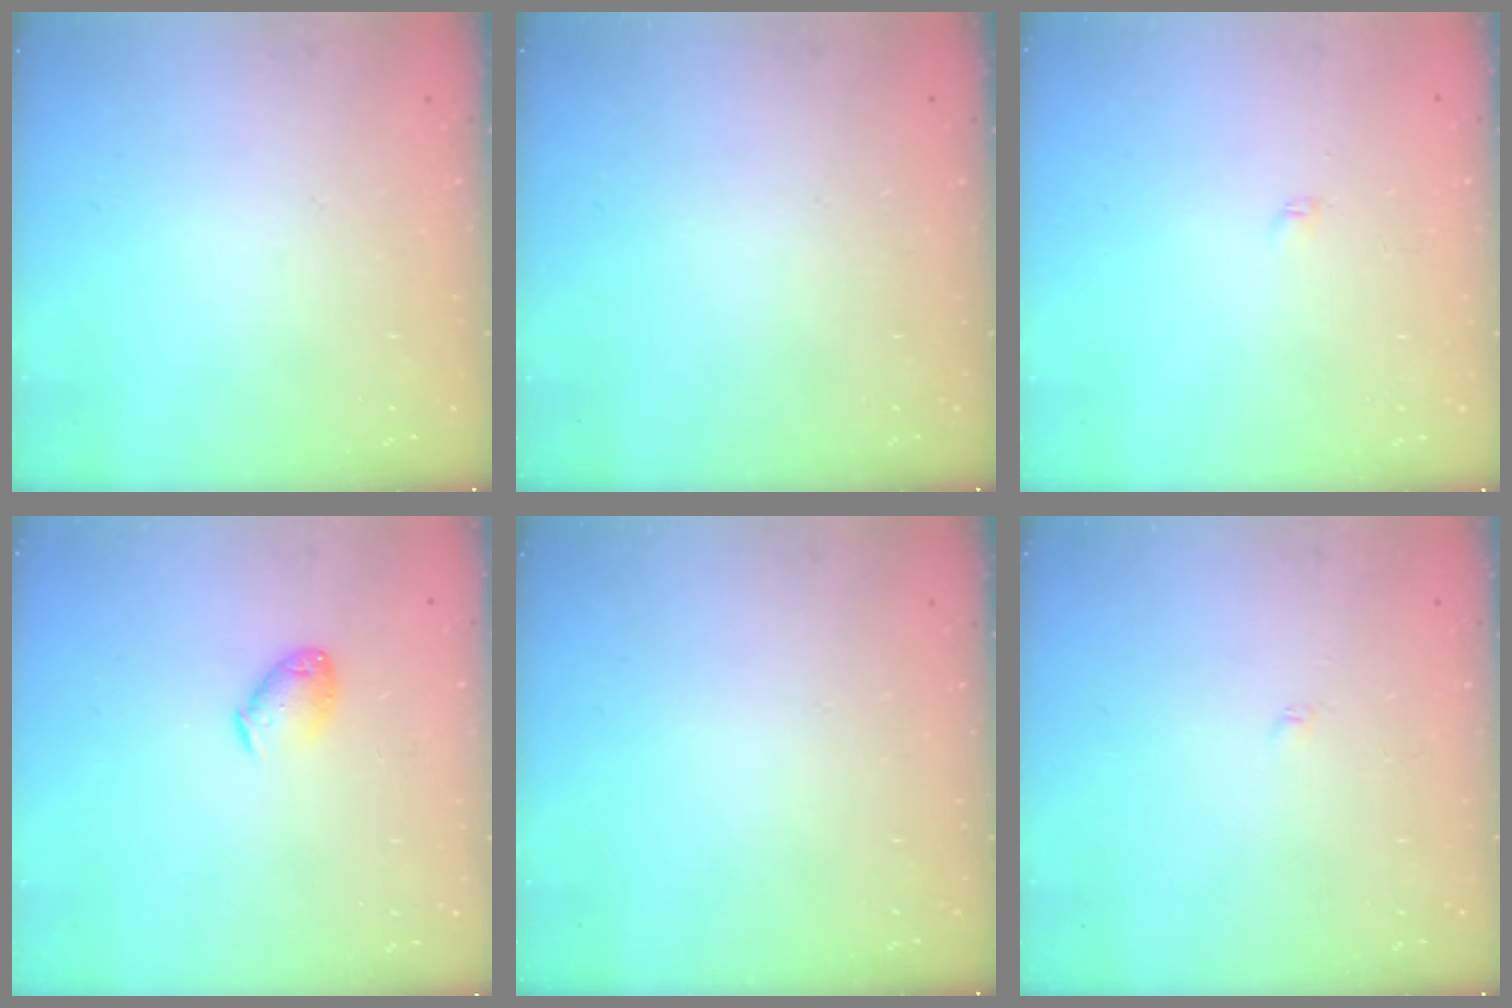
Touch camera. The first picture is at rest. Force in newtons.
{"total": 0.0}
{"total": 2.1, "press": 2.0, "slide": 0.3}
{"total": 7.3, "press": 7.3, "slide": 0.8}
{"total": 0.0}
{"total": 1.8, "press": 1.7, "slide": 0.3}